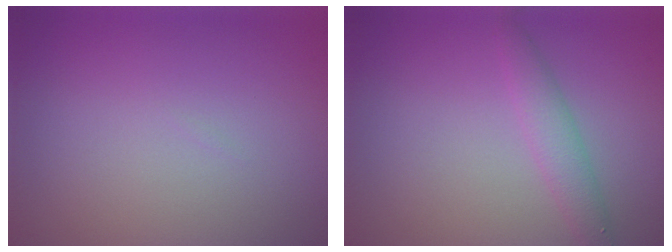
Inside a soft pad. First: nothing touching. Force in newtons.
{"total": 2.1, "press": 2.1, "slide": 0.1}